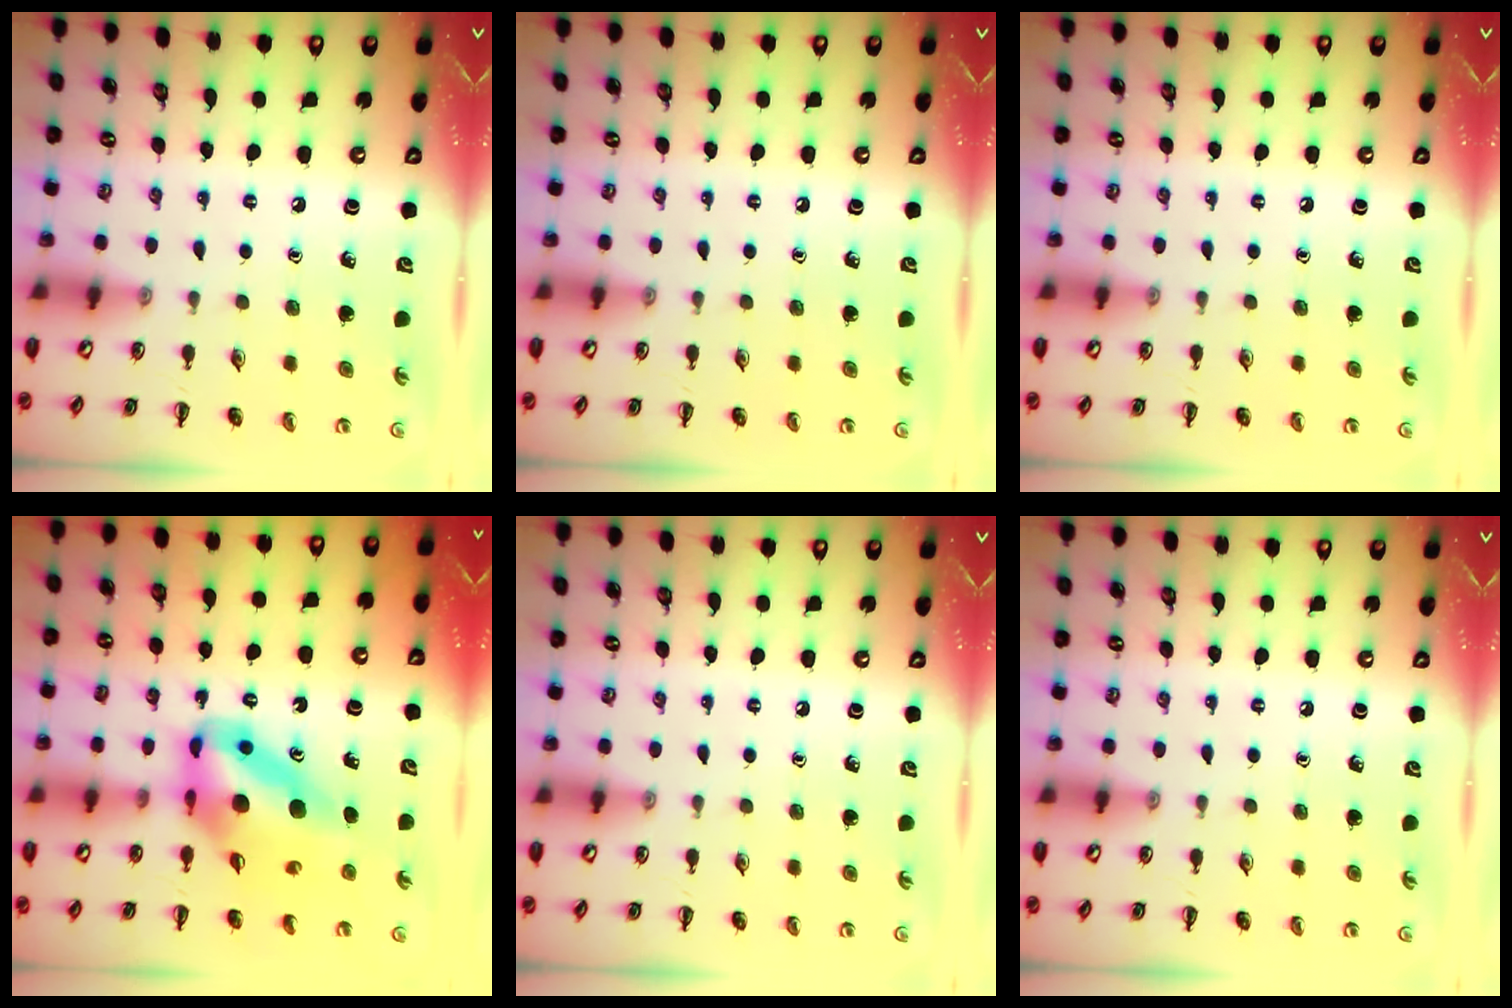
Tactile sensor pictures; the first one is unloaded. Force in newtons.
{"total": 0.0}
{"total": 0.0}
{"total": 11.8, "press": 11.2, "slide": 3.6}
{"total": 0.0}
{"total": 0.0}